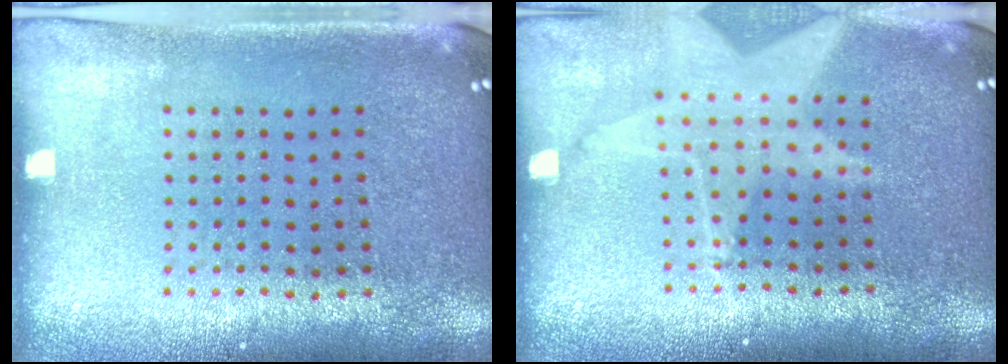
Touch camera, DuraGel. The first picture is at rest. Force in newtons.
{"total": 1.8, "press": 1.5, "slide": 1.1}